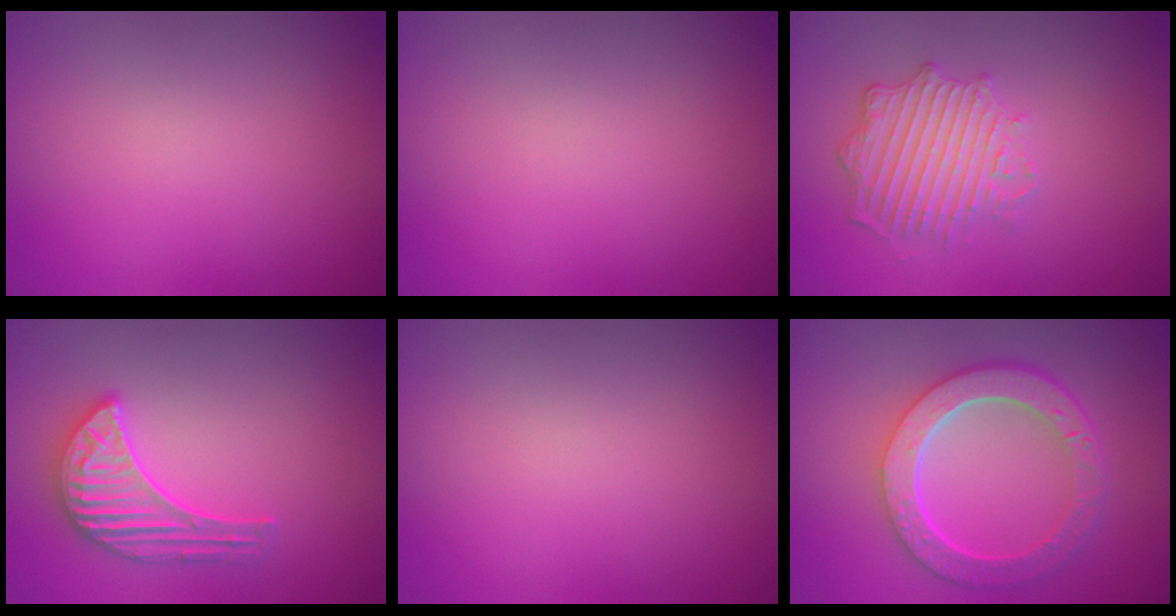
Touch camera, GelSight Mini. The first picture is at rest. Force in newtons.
{"total": 0.0}
{"total": 3.8, "press": 3.5, "slide": 1.6}
{"total": 3.7, "press": 3.6, "slide": 0.9}
{"total": 0.0}
{"total": 6.7, "press": 4.9, "slide": 4.5}